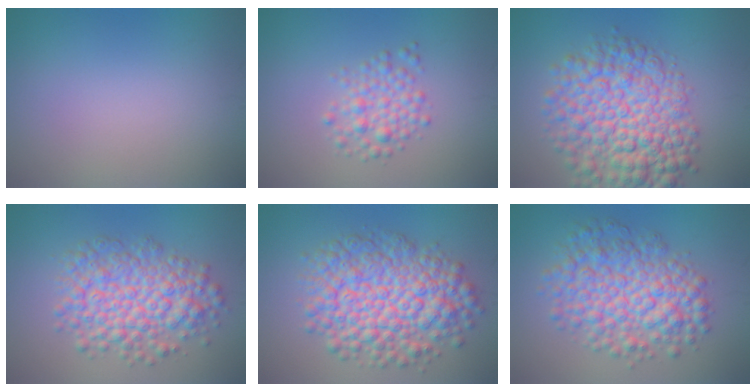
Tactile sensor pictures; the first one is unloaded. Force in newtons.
{"total": 2.8, "press": 2.8, "slide": 0.1}
{"total": 10.1, "press": 10.1, "slide": 0.3}
{"total": 7.0, "press": 7.0, "slide": 0.2}
{"total": 9.5, "press": 9.5, "slide": 0.3}
{"total": 7.8, "press": 7.8, "slide": 0.2}